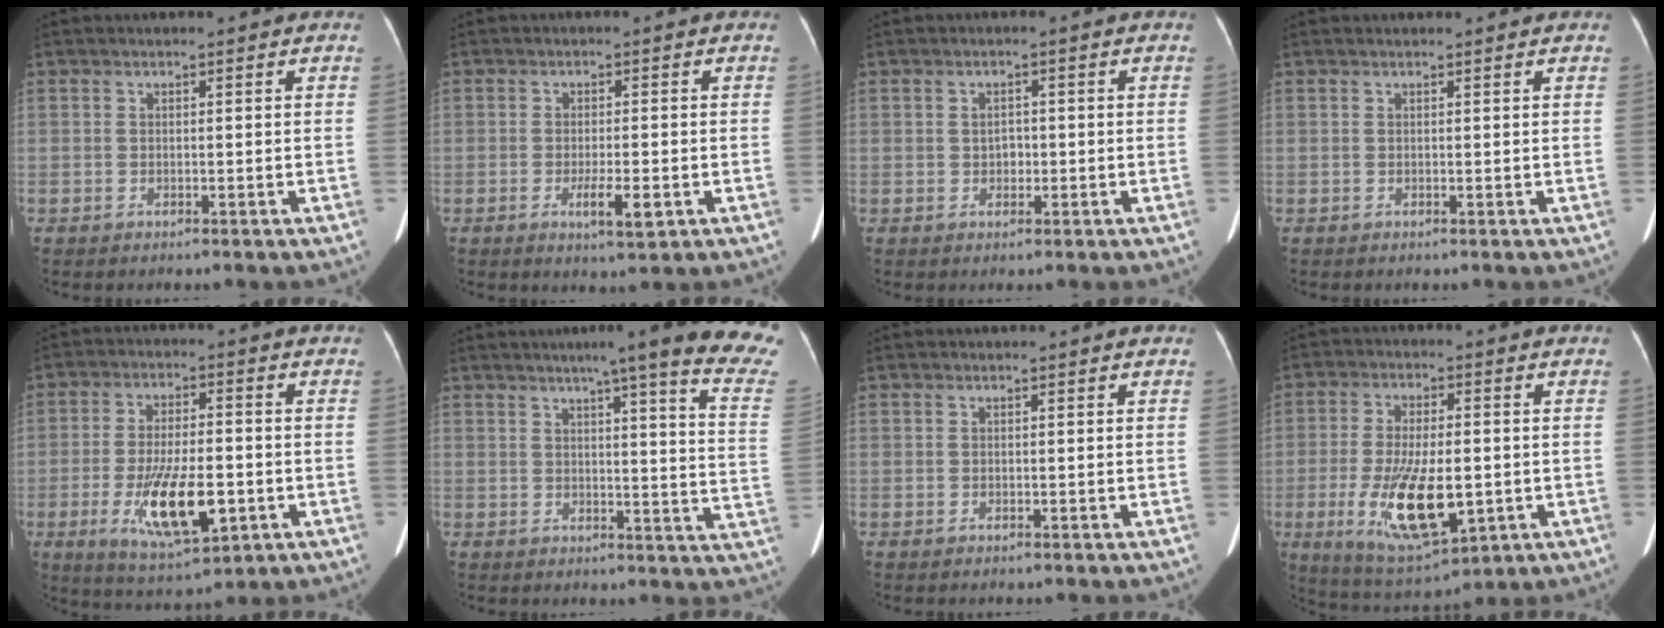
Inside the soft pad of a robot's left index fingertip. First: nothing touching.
{"total": 4.1, "force": [-1.5, 0.8, 3.7], "torque": [-0.068, -0.005, -0.021]}
{"total": 1.6, "force": [-0.3, 1.3, 0.9], "torque": [-0.015, 0.003, -0.002]}
{"total": 2.2, "force": [2.1, 0.3, 0.7], "torque": [-0.010, 0.019, 0.023]}
{"total": 12.1, "force": [-3.5, 3.8, 11.0], "torque": [-0.206, -0.014, -0.052]}
{"total": 20.5, "force": [16.5, -0.3, 12.2], "torque": [-0.145, -0.052, 0.178]}
{"total": 0.0}
{"total": 13.3, "force": [-2.9, 4.6, 12.1], "torque": [-0.232, -0.020, -0.037]}